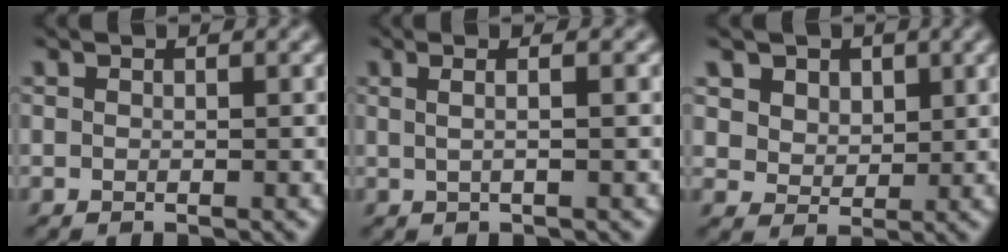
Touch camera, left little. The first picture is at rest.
{"total": 3.2, "force": [1.2, 1.2, 2.7], "torque": [-0.030, 0.016, -0.007]}
{"total": 4.8, "force": [2.5, 3.7, 1.9], "torque": [-0.056, -0.010, 0.046]}